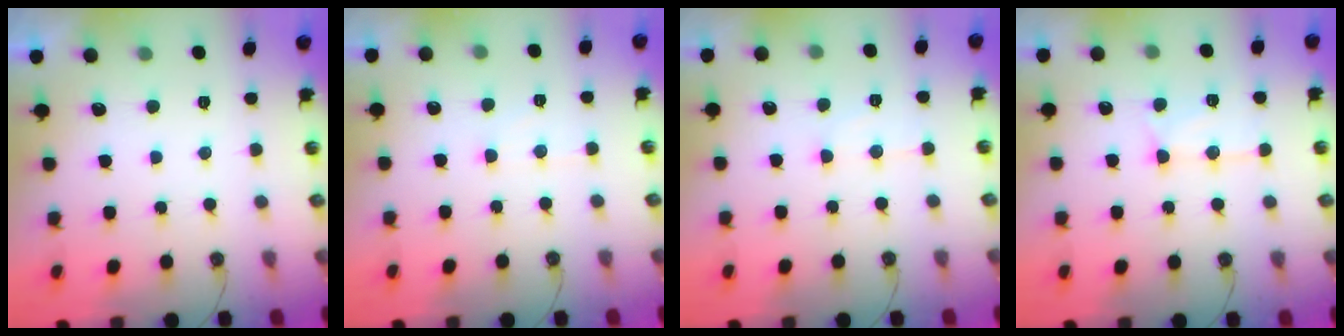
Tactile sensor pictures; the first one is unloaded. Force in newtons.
{"total": 4.8, "press": 4.7, "slide": 0.6}
{"total": 8.0, "press": 8.0, "slide": 0.7}
{"total": 13.0, "press": 12.9, "slide": 1.1}